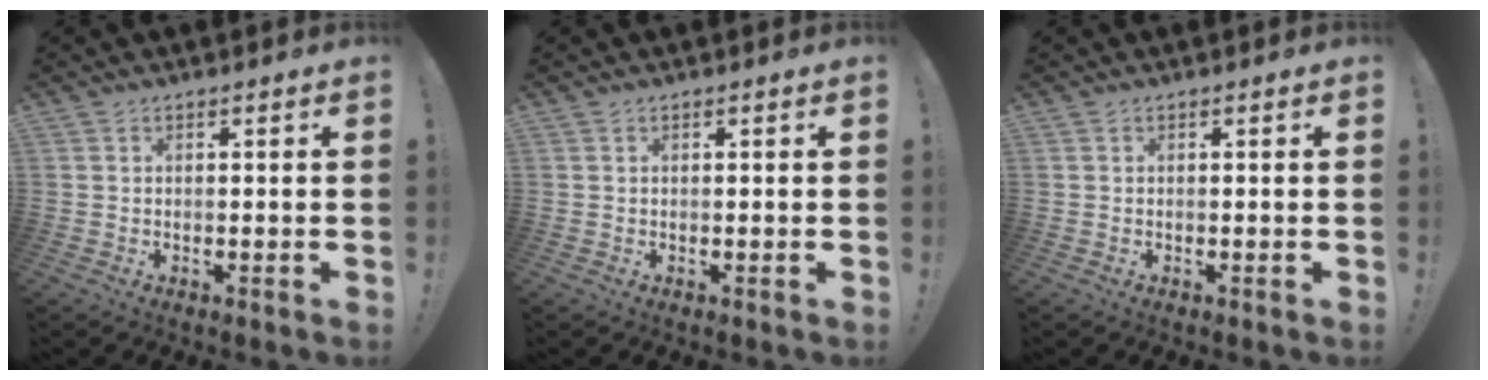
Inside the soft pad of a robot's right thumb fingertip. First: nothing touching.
{"total": 0.0}
{"total": 0.0}